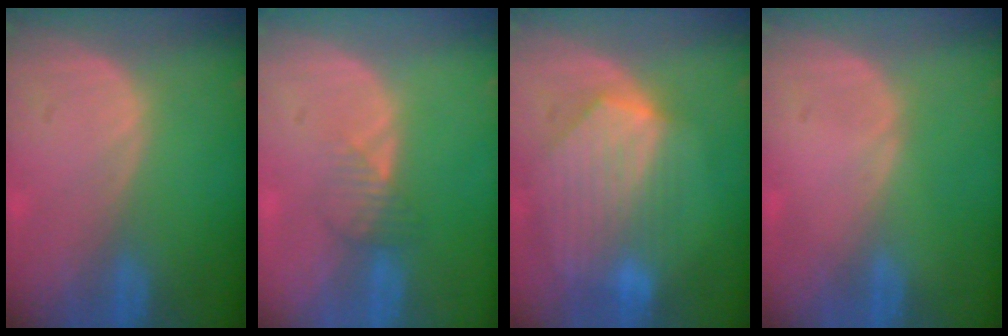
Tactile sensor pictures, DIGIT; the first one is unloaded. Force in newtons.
{"total": 2.4, "press": 2.4, "slide": 0.1}
{"total": 8.6, "press": 7.8, "slide": 3.7}
{"total": 0.0}